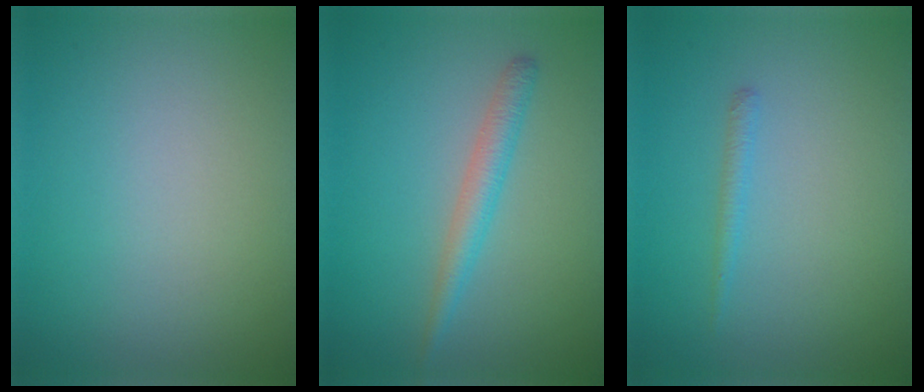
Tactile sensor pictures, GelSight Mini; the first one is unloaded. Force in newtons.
{"total": 2.2, "press": 2.2, "slide": 0.1}
{"total": 0.9, "press": 0.9, "slide": 0.1}